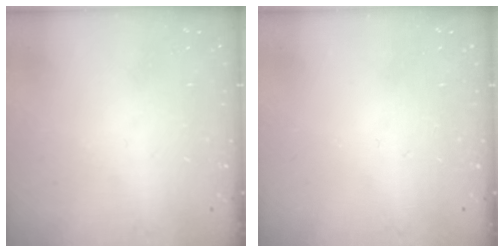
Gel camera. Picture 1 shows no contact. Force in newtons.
{"total": 0.0}